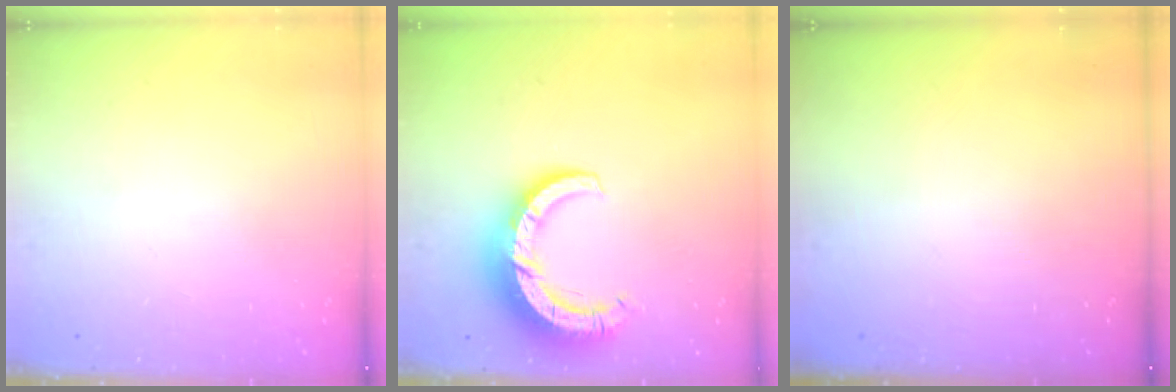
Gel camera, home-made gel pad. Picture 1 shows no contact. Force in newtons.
{"total": 11.2, "press": 11.2, "slide": 1.1}
{"total": 0.0}